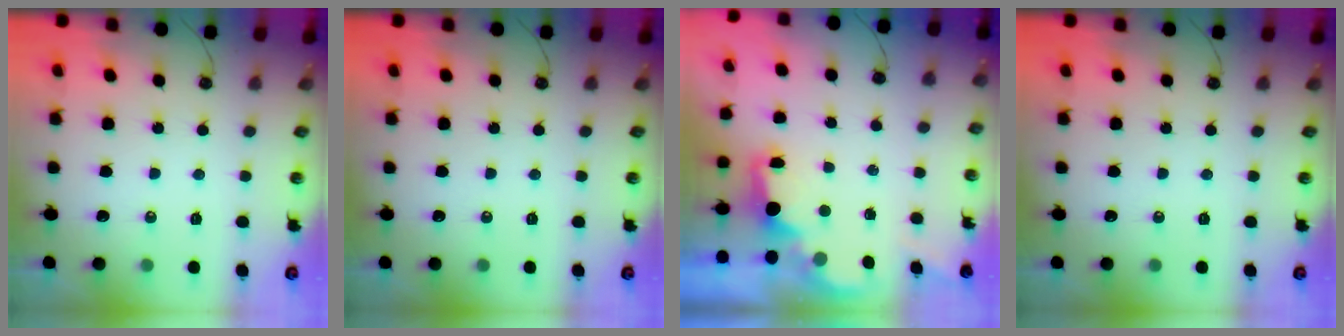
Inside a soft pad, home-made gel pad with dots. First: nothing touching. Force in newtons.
{"total": 0.0}
{"total": 1.9, "press": 1.7, "slide": 0.8}
{"total": 0.0}